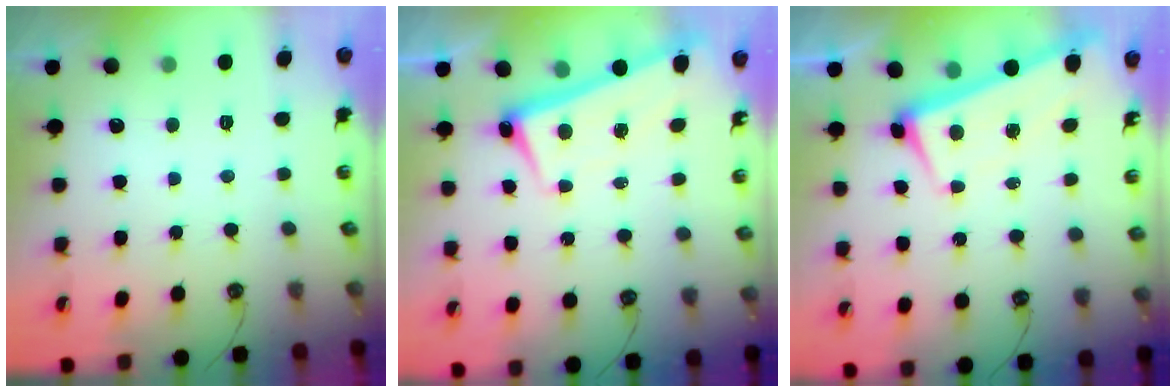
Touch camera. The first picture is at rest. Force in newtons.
{"total": 2.6, "press": 2.5, "slide": 0.8}
{"total": 1.6, "press": 0.6, "slide": 1.5}